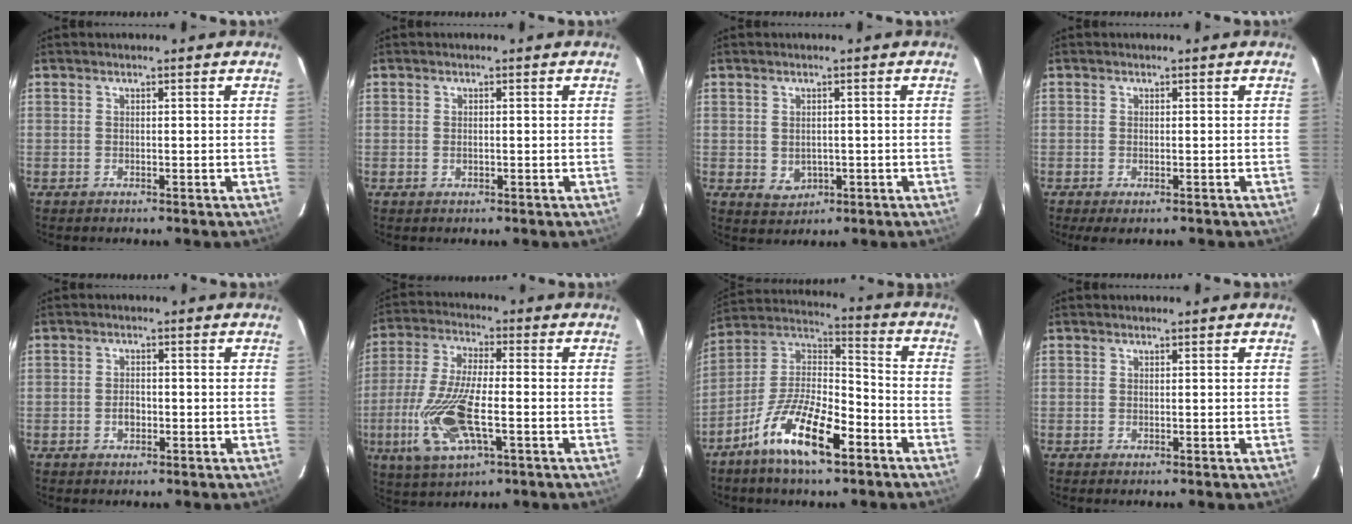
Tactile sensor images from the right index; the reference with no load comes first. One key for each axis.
{"total": 0.9, "fx": -0.2, "fy": 0.6, "fz": 0.6, "tx": -0.012, "ty": -0.001, "tz": -0.004}
{"total": 3.5, "fx": -0.4, "fy": 3.0, "fz": 1.7, "tx": -0.033, "ty": 0.000, "tz": 0.004}
{"total": 2.5, "fx": -1.7, "fy": 0.7, "fz": 1.8, "tx": -0.034, "ty": -0.007, "tz": -0.025}
{"total": 2.3, "fx": -0.8, "fy": 1.6, "fz": 1.3, "tx": -0.025, "ty": 0.005, "tz": -0.014}
{"total": 16.2, "fx": -4.8, "fy": 5.7, "fz": 14.4, "tx": -0.316, "ty": -0.017, "tz": -0.090}
{"total": 16.0, "fx": -9.1, "fy": 5.4, "fz": 12.0, "tx": -0.234, "ty": -0.004, "tz": -0.167}
{"total": 0.0}